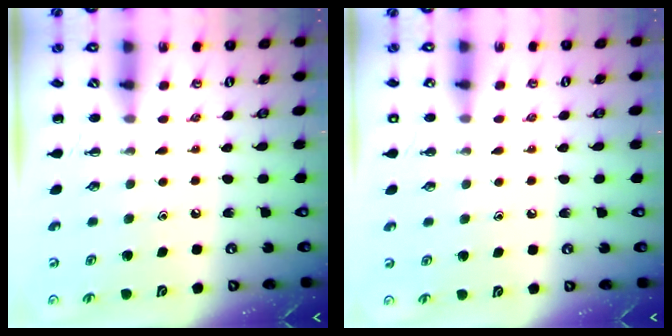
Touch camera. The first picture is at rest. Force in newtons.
{"total": 2.1, "press": 2.0, "slide": 0.6}